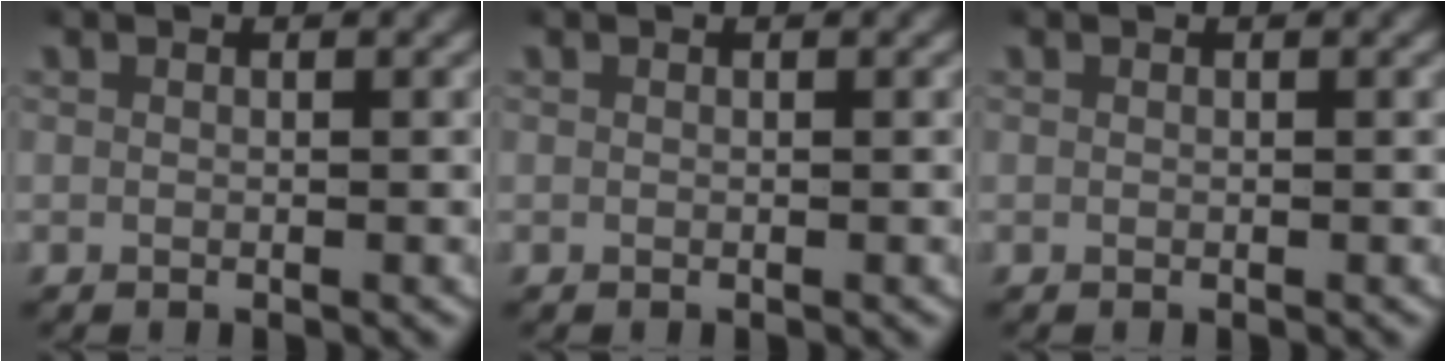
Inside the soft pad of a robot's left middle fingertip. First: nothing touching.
{"total": 0.0}
{"total": 0.0}